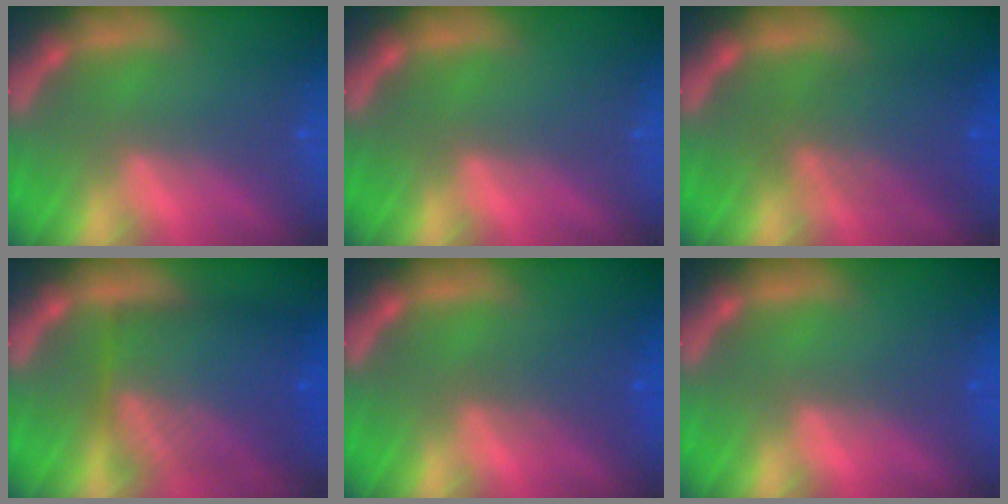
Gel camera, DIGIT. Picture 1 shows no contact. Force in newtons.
{"total": 0.0}
{"total": 5.5}
{"total": 10.0}
{"total": 2.5}
{"total": 1.0}